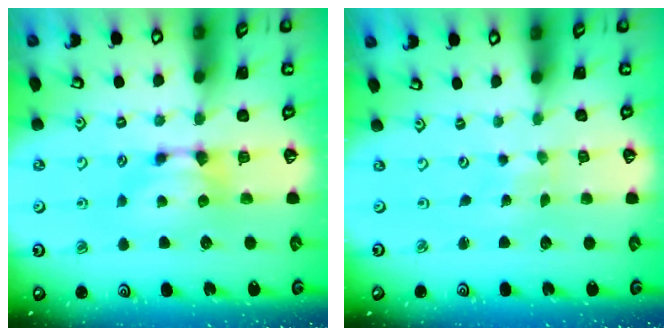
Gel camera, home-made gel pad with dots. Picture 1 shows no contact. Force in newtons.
{"total": 6.4, "press": 6.4, "slide": 0.4}